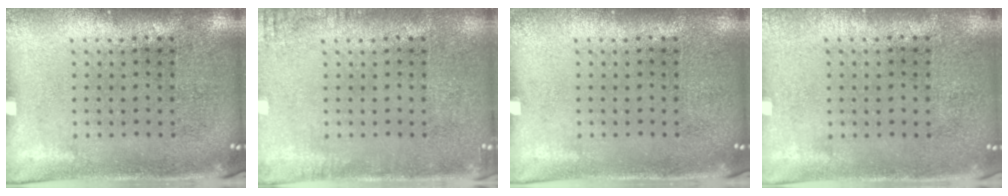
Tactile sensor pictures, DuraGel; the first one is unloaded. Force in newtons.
{"total": 1.5, "press": 1.5, "slide": 0.3}
{"total": 0.0}
{"total": 0.0}